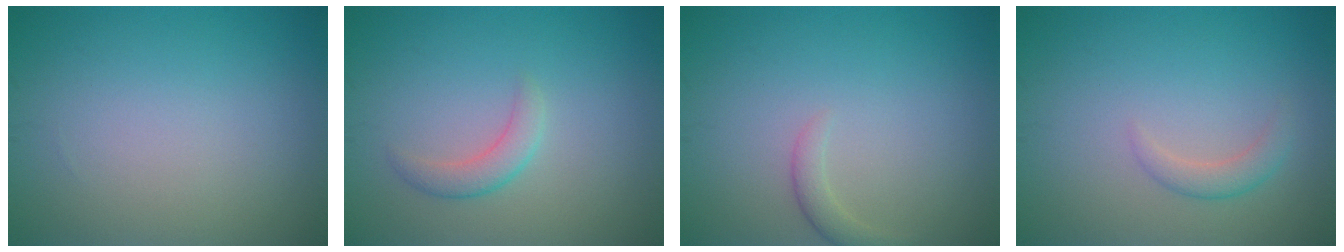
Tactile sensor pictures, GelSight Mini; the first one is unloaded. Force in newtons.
{"total": 1.9, "press": 1.9, "slide": 0.1}
{"total": 1.4, "press": 1.4, "slide": 0.1}
{"total": 1.6, "press": 1.6, "slide": 0.1}